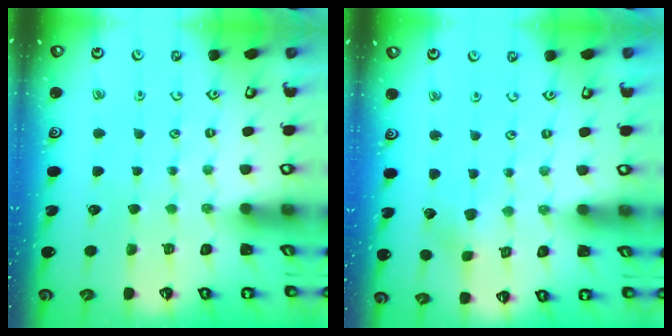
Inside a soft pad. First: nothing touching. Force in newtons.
{"total": 2.8, "press": 2.8, "slide": 0.6}